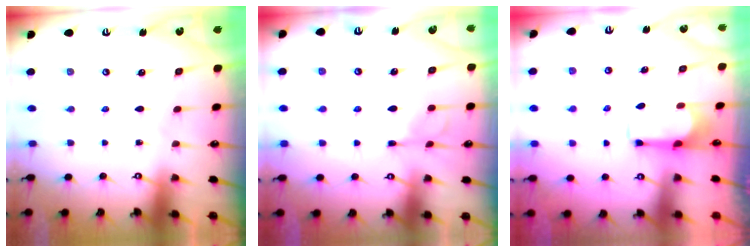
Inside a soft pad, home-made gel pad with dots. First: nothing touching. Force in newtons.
{"total": 8.1, "press": 8.0, "slide": 0.9}
{"total": 2.6, "press": 2.5, "slide": 0.9}